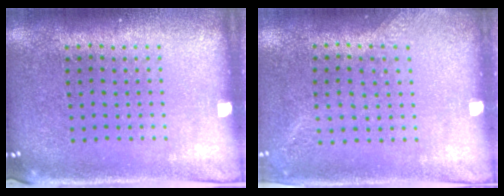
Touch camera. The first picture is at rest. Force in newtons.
{"total": 1.3, "press": 1.1, "slide": 0.8}